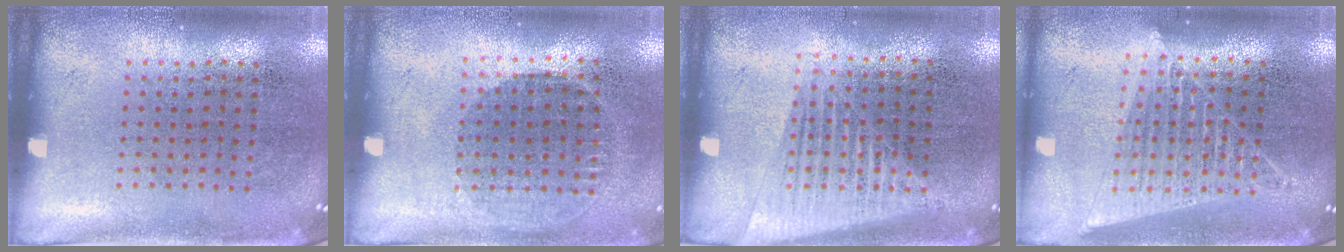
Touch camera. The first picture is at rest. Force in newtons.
{"total": 1.0, "press": 0.9, "slide": 0.4}
{"total": 1.5, "press": 1.4, "slide": 0.6}
{"total": 1.5, "press": 1.4, "slide": 0.6}